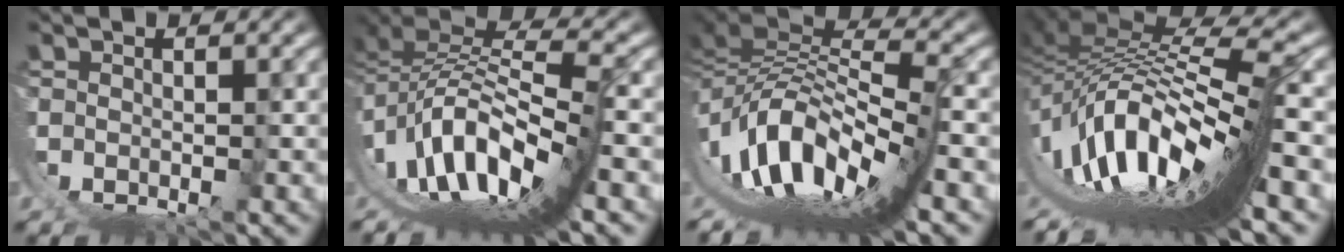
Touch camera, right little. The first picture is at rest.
{"total": 13.5, "force": [-1.4, 7.8, 10.9], "torque": [-0.198, -0.011, -0.011]}
{"total": 14.8, "force": [0.1, 8.4, 12.2], "torque": [-0.227, -0.022, 0.018]}
{"total": 16.6, "force": [-1.3, 7.6, 14.7], "torque": [-0.263, -0.006, -0.001]}